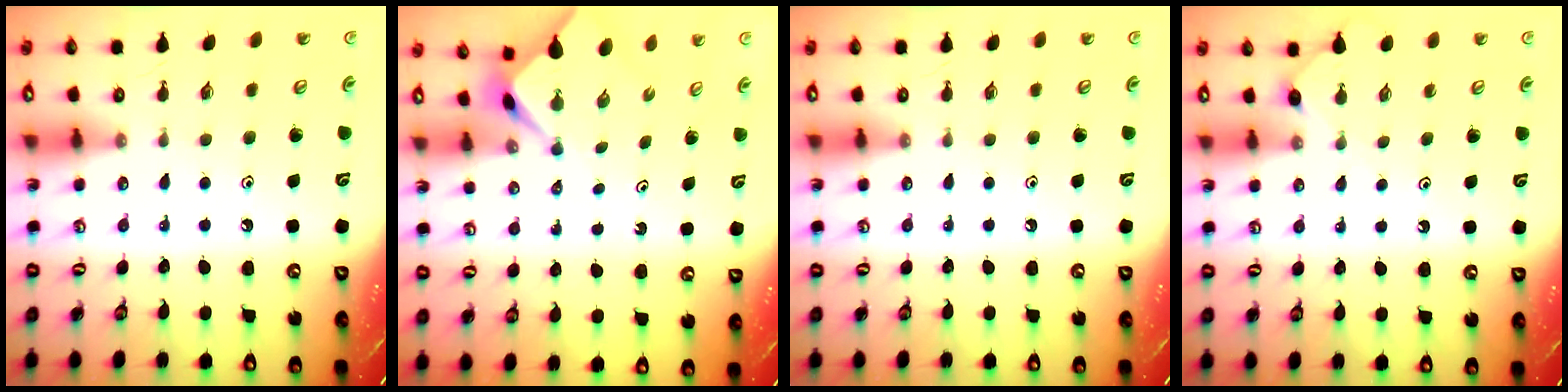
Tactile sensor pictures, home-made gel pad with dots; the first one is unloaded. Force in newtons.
{"total": 2.9, "press": 2.9, "slide": 0.4}
{"total": 0.0}
{"total": 3.0, "press": 3.0, "slide": 0.4}